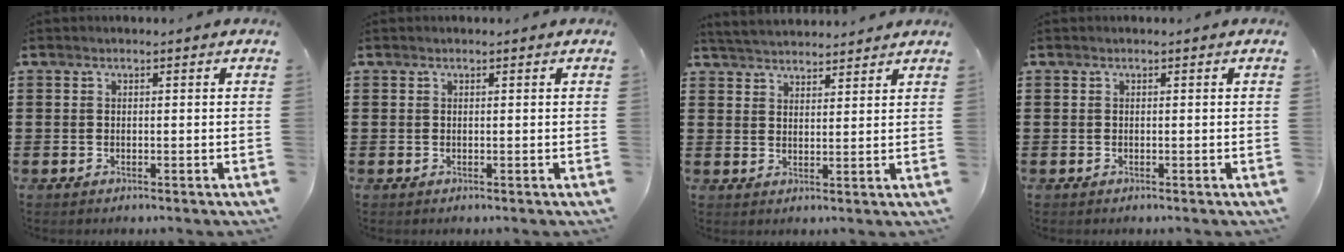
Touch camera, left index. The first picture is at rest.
{"total": 0.0}
{"total": 3.6, "force": [3.6, 0.1, 0.2], "torque": [-0.015, -0.010, 0.066]}
{"total": 0.0}